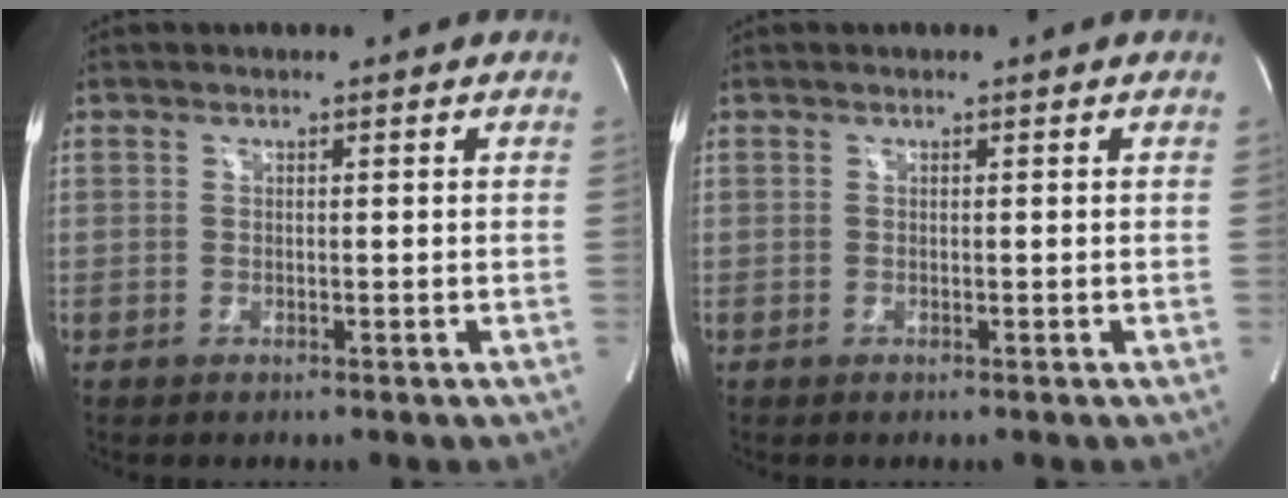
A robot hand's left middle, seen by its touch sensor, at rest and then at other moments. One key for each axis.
{"total": 0.0}